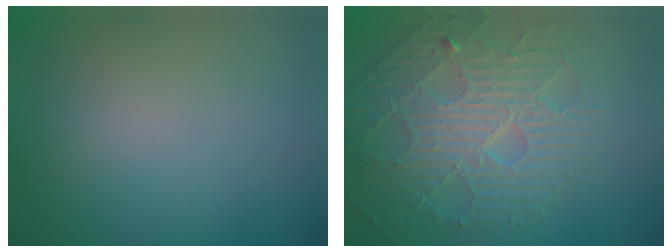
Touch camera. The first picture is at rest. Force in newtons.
{"total": 5.0, "press": 4.8, "slide": 1.5}